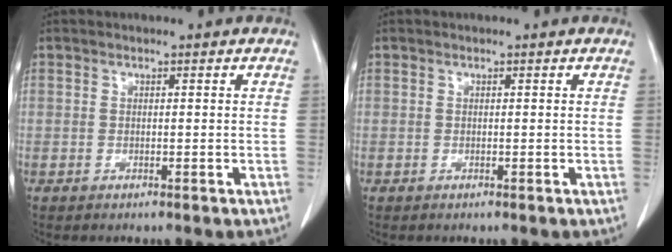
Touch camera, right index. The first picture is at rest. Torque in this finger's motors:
{"motor_torque": [0.00, 0.00, 0.00, 0.00]}